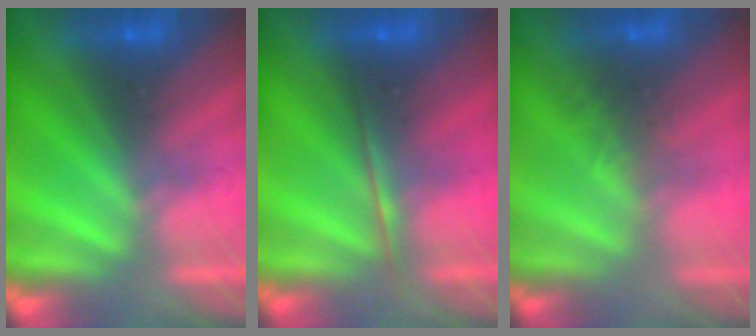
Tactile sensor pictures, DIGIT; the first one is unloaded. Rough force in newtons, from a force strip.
{"total": 1.7}
{"total": 2.7}